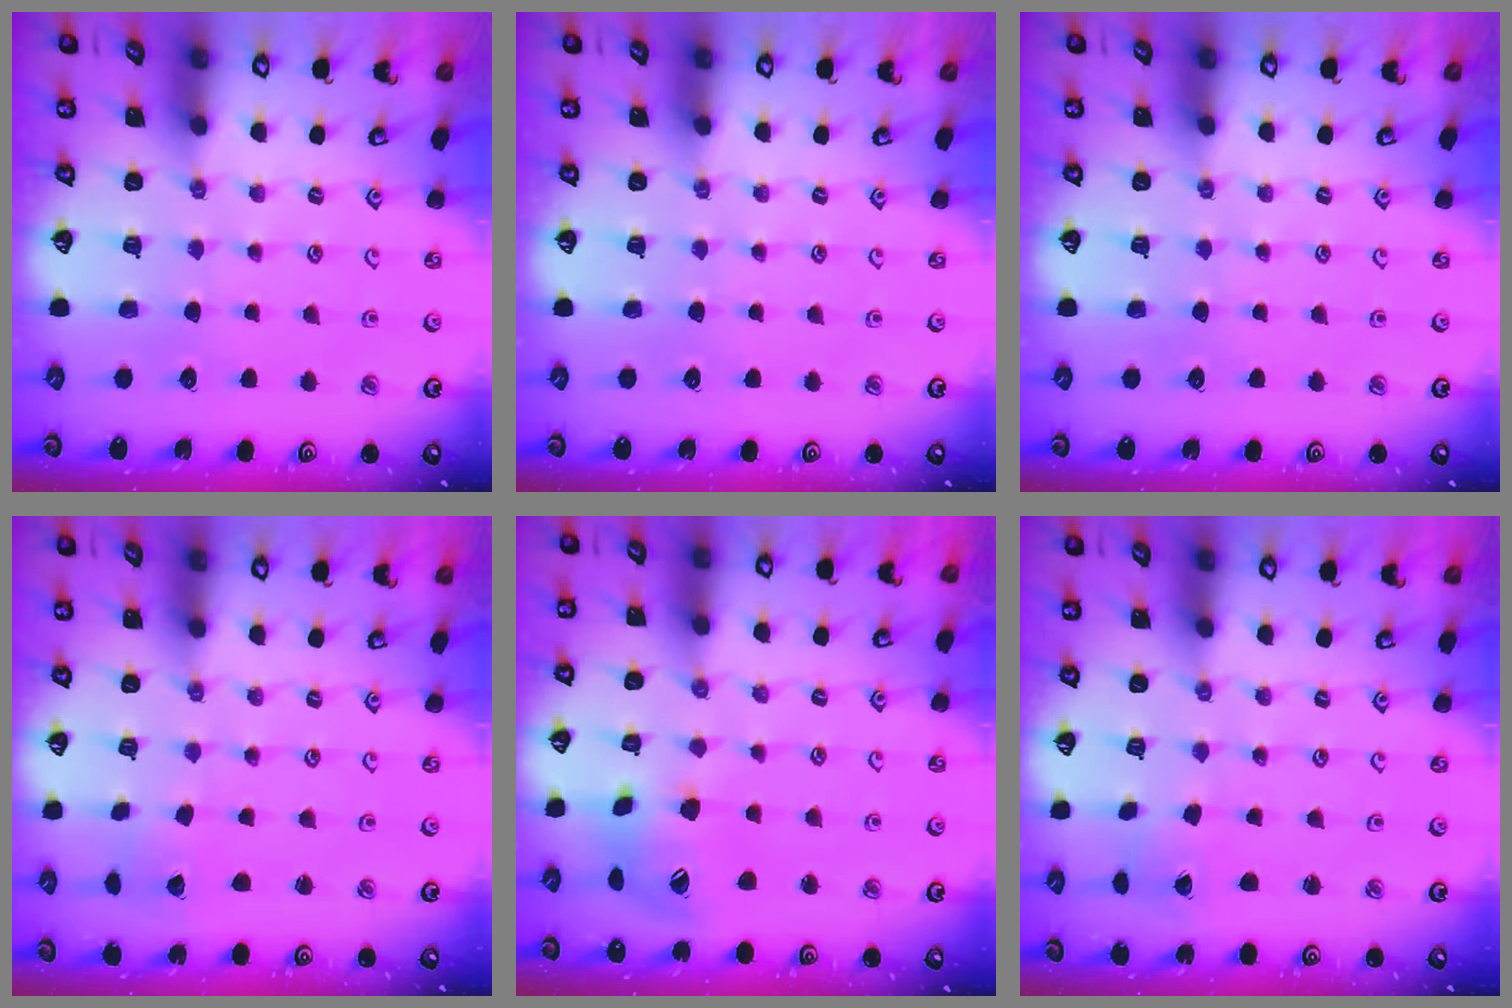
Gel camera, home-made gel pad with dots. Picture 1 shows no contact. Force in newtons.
{"total": 0.0}
{"total": 0.0}
{"total": 2.7, "press": 2.7, "slide": 0.0}
{"total": 13.6, "press": 13.6, "slide": 1.3}
{"total": 2.2, "press": 2.2, "slide": 0.2}